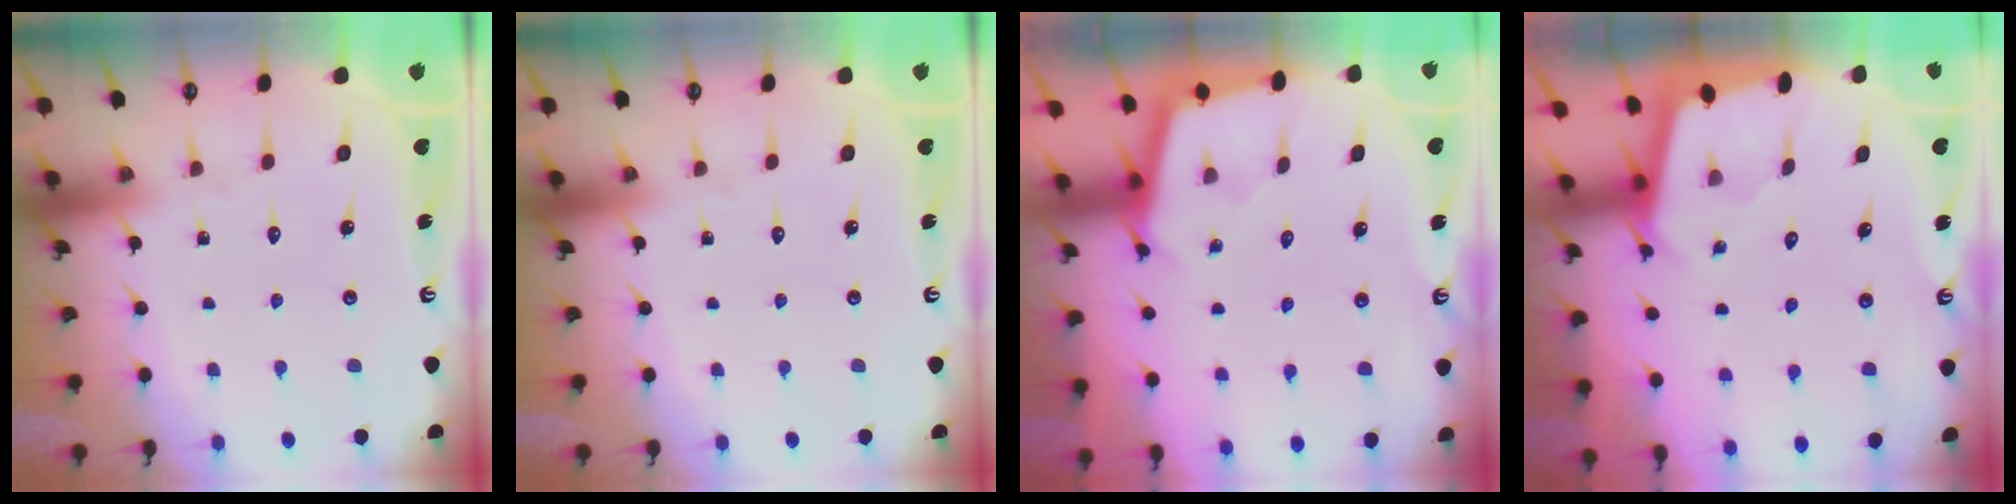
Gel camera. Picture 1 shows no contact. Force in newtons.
{"total": 0.0}
{"total": 2.5, "press": 2.5, "slide": 0.2}
{"total": 2.0, "press": 2.0, "slide": 0.2}